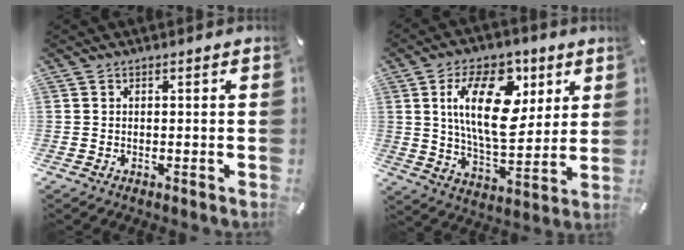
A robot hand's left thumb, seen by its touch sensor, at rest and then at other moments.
{"total": 19.9, "force": [6.2, 10.9, 15.5], "torque": [-0.272, -0.005, 0.099]}